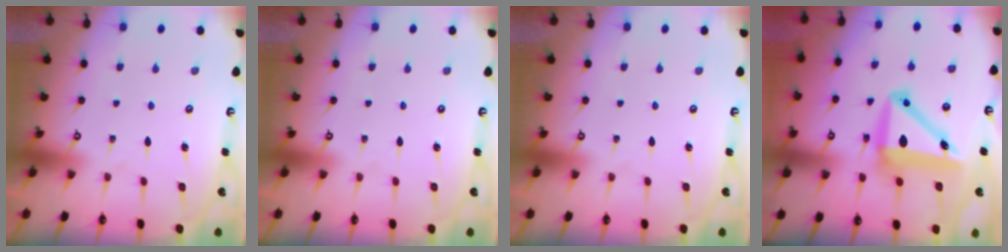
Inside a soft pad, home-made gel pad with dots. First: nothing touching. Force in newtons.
{"total": 0.0}
{"total": 0.0}
{"total": 11.6, "press": 11.0, "slide": 3.5}